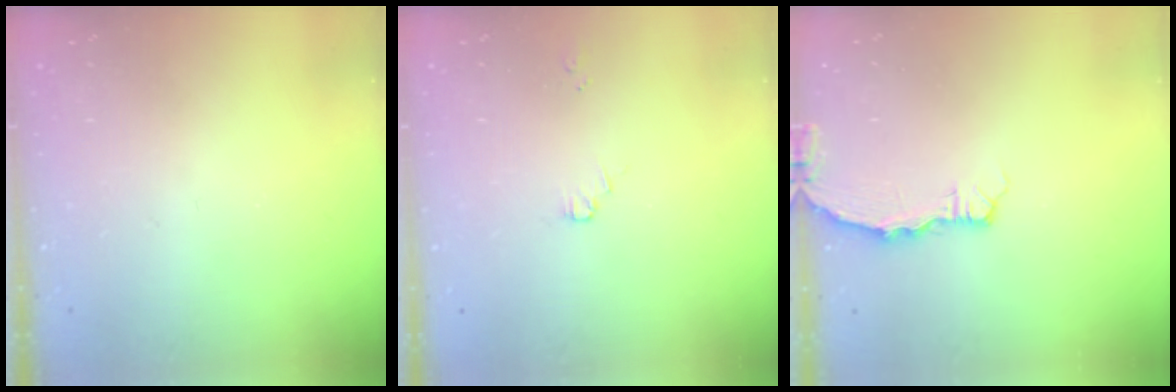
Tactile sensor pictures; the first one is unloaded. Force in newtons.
{"total": 0.9, "press": 0.8, "slide": 0.2}
{"total": 3.2, "press": 3.1, "slide": 0.4}